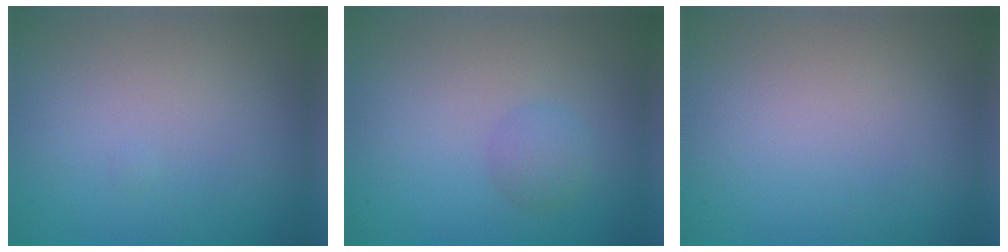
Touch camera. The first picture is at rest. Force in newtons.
{"total": 1.7, "press": 1.7, "slide": 0.0}
{"total": 0.0}